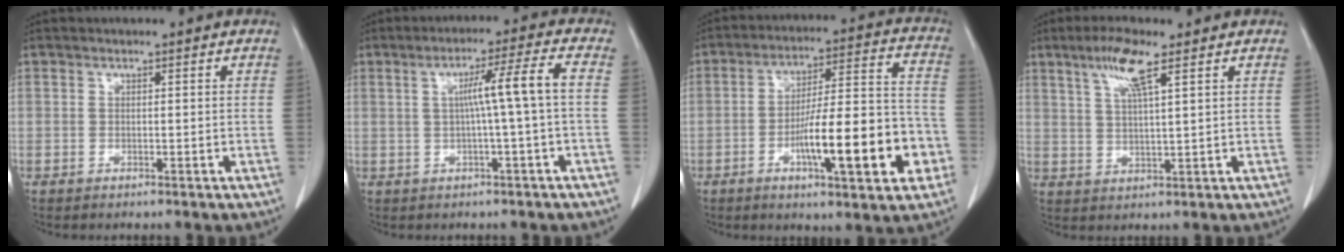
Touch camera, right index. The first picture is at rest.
{"total": 7.3, "force": [0.0, -0.9, 7.2], "torque": [-0.120, 0.016, 0.006]}
{"total": 18.4, "force": [-6.0, 3.7, 17.0], "torque": [-0.250, 0.021, -0.083]}
{"total": 7.1, "force": [3.8, 0.8, 5.8], "torque": [-0.121, 0.006, 0.076]}